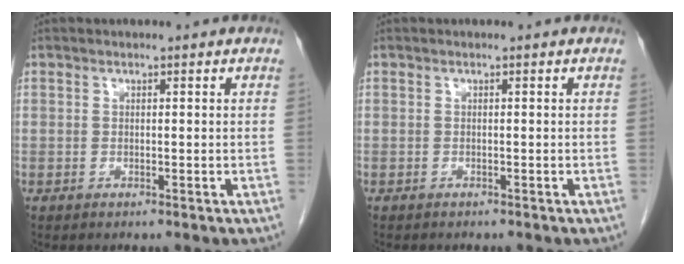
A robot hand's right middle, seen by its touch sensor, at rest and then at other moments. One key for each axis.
{"total": 1.7, "fx": -1.5, "fy": 0.6, "fz": 0.6, "tx": -0.014, "ty": -0.003, "tz": -0.017}